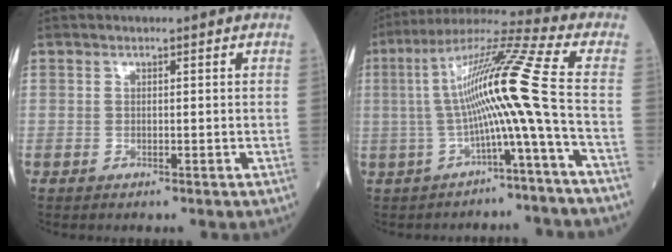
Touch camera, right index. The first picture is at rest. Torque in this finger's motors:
{"motor_torque": [1.51, -0.44, 0.86, 0.21]}